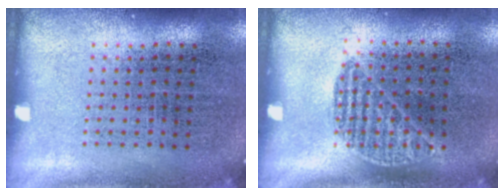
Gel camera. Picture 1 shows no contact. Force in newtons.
{"total": 1.0, "press": 0.7, "slide": 0.7}